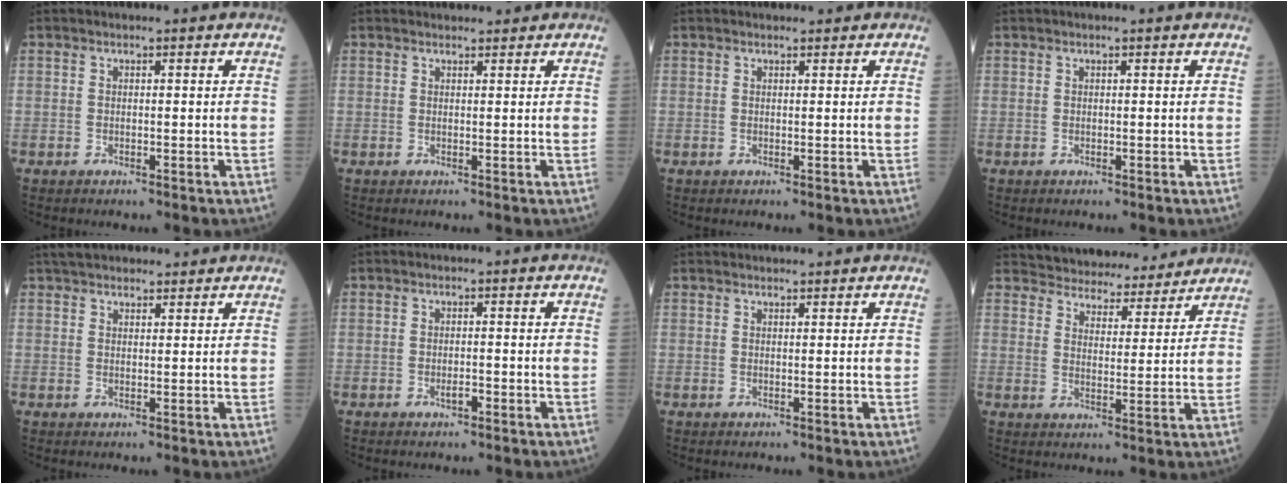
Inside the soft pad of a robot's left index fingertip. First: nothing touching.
{"total": 2.9, "force": [2.6, 0.9, 0.9], "torque": [-0.008, 0.021, 0.034]}
{"total": 1.1, "force": [0.9, 0.5, 0.4], "torque": [-0.009, 0.009, 0.012]}
{"total": 0.0}
{"total": 8.8, "force": [7.8, 2.5, 3.3], "torque": [-0.042, 0.036, 0.119]}
{"total": 1.2, "force": [-0.7, 0.3, 0.9], "torque": [-0.018, 0.000, -0.010]}
{"total": 3.7, "force": [3.6, 0.1, 0.9], "torque": [-0.010, 0.027, 0.048]}
{"total": 14.4, "force": [13.7, 3.6, 2.5], "torque": [-0.021, 0.011, 0.180]}